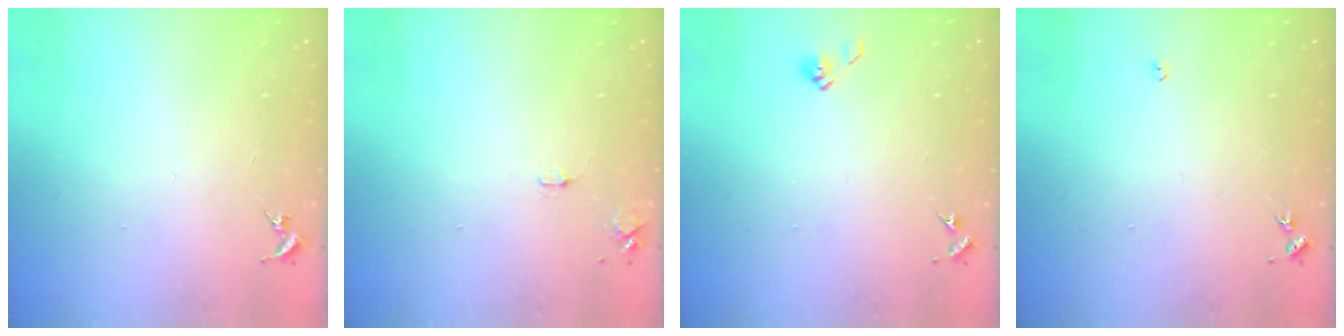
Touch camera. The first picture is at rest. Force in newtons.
{"total": 5.2, "press": 5.1, "slide": 0.8}
{"total": 4.7, "press": 4.2, "slide": 2.2}
{"total": 2.7, "press": 2.7, "slide": 0.5}